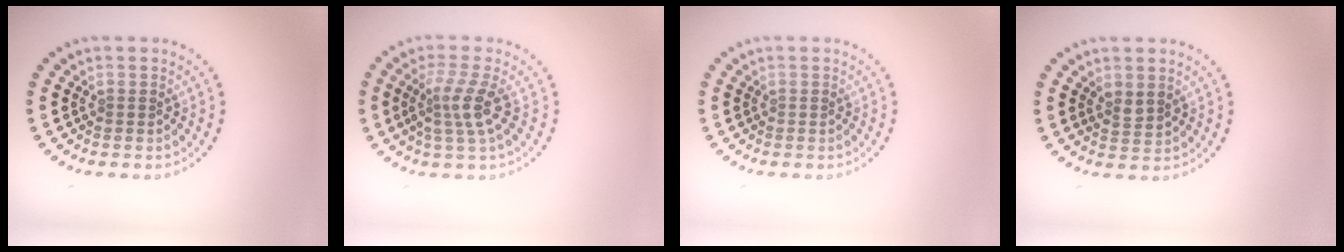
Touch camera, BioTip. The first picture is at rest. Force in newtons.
{"total": 3.0, "press": 2.3, "slide": 2.0}
{"total": 0.0}
{"total": 1.4, "press": 1.2, "slide": 0.7}